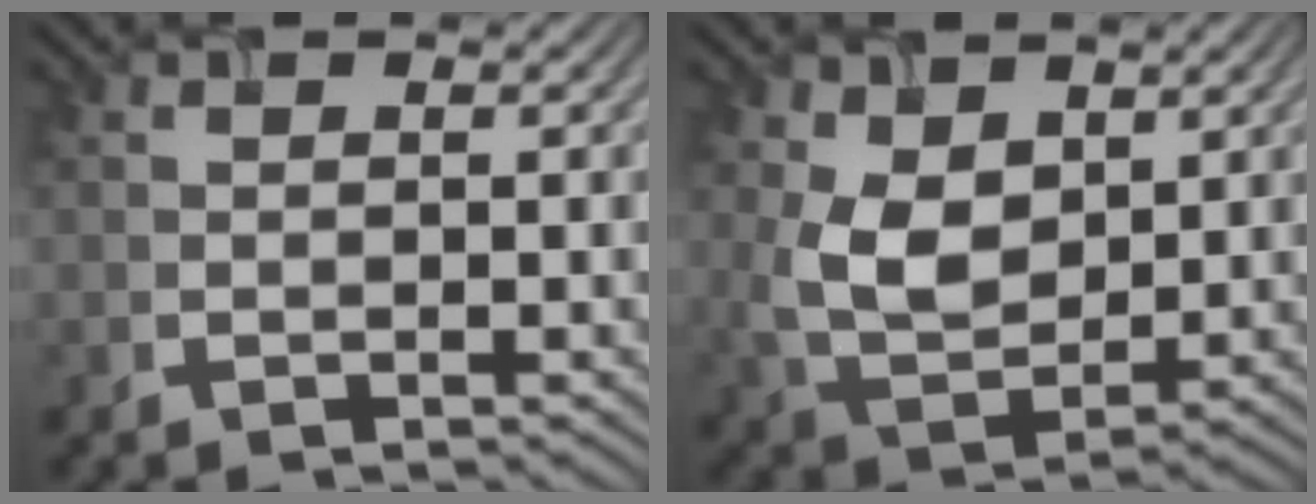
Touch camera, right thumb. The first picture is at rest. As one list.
[{"total": 7.2, "force": [2.0, 4.7, 5.1], "torque": [-0.122, -0.008, 0.042]}]